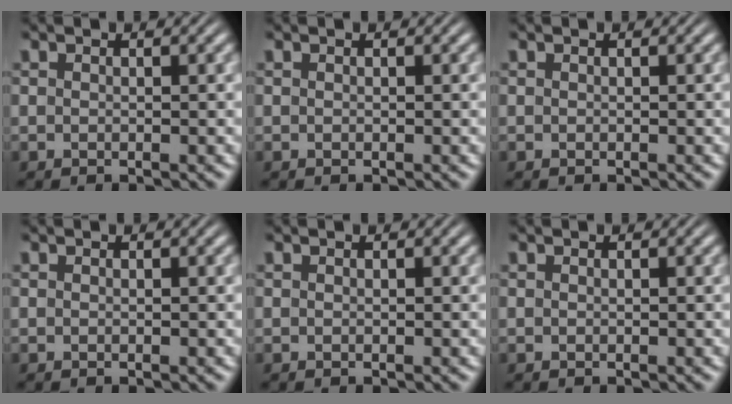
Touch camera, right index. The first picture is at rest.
{"total": 0.0}
{"total": 0.0}
{"total": 0.0}
{"total": 0.0}
{"total": 0.0}